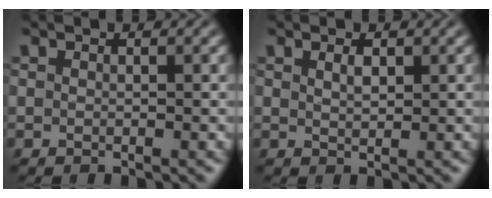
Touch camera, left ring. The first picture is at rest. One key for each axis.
{"total": 1.0, "fx": 0.7, "fy": 0.4, "fz": 0.7, "tx": -0.015, "ty": 0.000, "tz": 0.014}